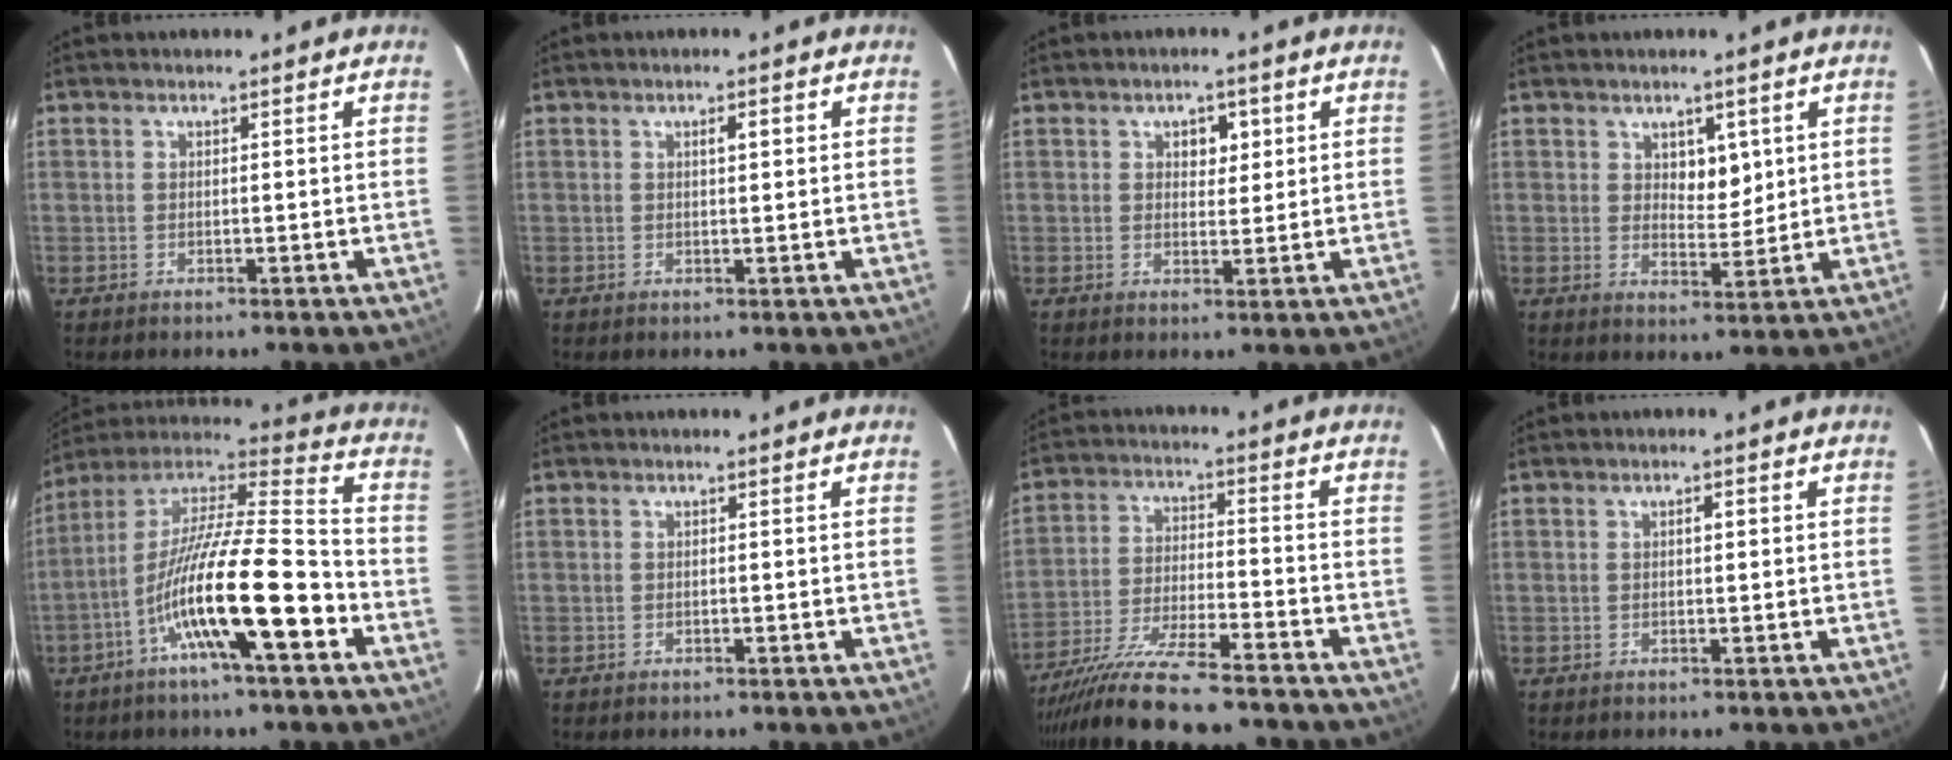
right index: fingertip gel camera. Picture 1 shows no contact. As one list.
[{"total": 1.7, "force": [0.6, 0.4, 1.6], "torque": [-0.025, 0.003, 0.009]}, {"total": 3.3, "force": [1.3, 2.1, 2.2], "torque": [-0.027, 0.006, 0.020]}, {"total": 4.4, "force": [1.8, 2.4, 3.1], "torque": [-0.043, -0.003, 0.033]}, {"total": 18.4, "force": [-7.1, 1.8, 16.9], "torque": [-0.312, -0.001, -0.128]}, {"total": 0.0}, {"total": 14.5, "force": [-12.6, 0.8, 7.2], "torque": [-0.134, -0.022, -0.215]}, {"total": 1.2, "force": [0.3, 0.4, 1.1], "torque": [-0.017, 0.003, 0.004]}]